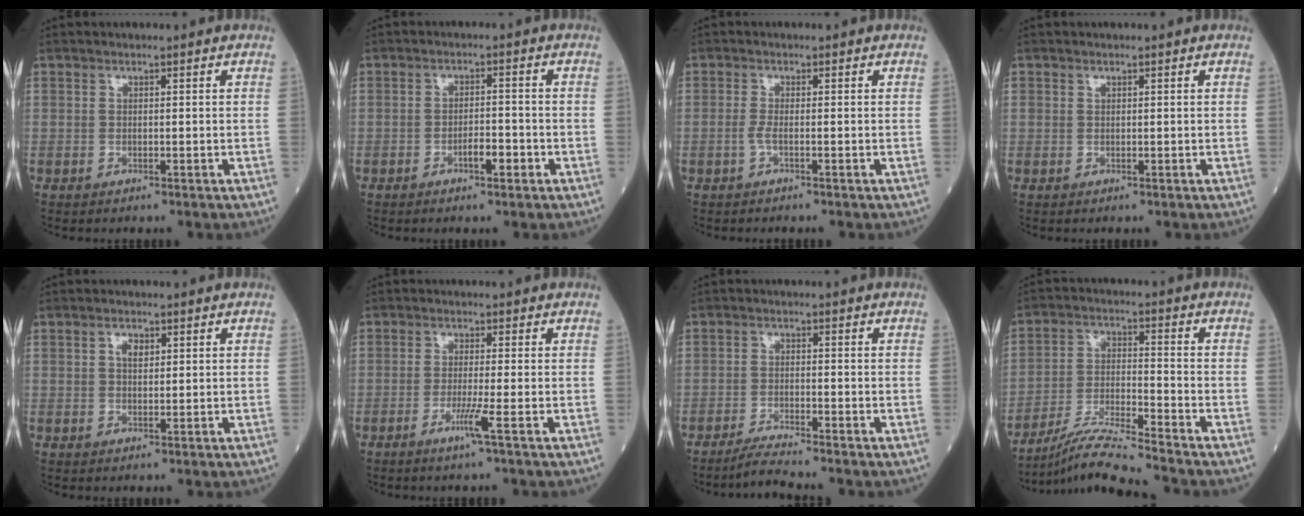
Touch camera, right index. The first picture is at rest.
{"total": 3.1, "force": [-1.6, 0.9, 2.6], "torque": [-0.040, 0.004, -0.026]}
{"total": 1.2, "force": [-0.5, -0.1, 1.0], "torque": [-0.024, -0.001, -0.014]}
{"total": 0.5, "force": [0.3, 0.3, 0.2], "torque": [-0.002, 0.006, 0.006]}
{"total": 2.0, "force": [0.8, 1.1, 1.5], "torque": [-0.026, 0.002, 0.013]}
{"total": 3.1, "force": [-1.5, -0.9, 2.6], "torque": [-0.055, -0.008, -0.033]}
{"total": 3.4, "force": [-3.1, -1.2, 0.8], "torque": [-0.025, -0.018, -0.062]}
{"total": 9.4, "force": [-8.5, -2.2, 3.3], "torque": [-0.065, -0.017, -0.160]}